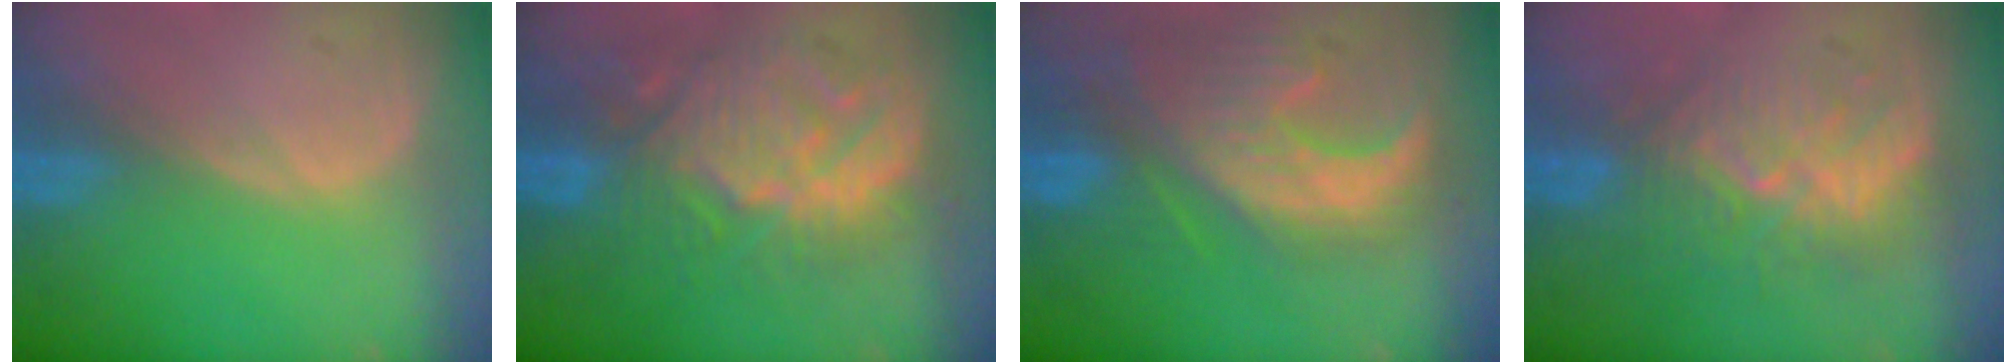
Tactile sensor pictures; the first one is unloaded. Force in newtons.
{"total": 10.6, "press": 10.6, "slide": 0.7}
{"total": 10.5, "press": 10.2, "slide": 2.5}
{"total": 8.7, "press": 8.2, "slide": 3.2}